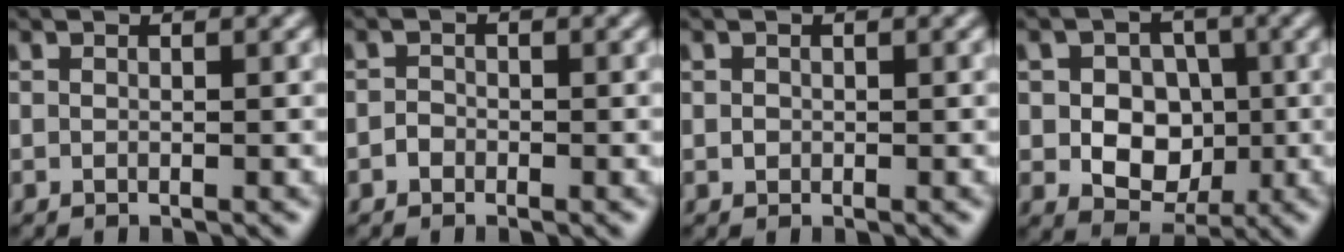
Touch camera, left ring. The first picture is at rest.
{"total": 0.8, "force": [-0.4, 0.7, 0.2], "torque": [-0.003, 0.000, -0.009]}
{"total": 0.5, "force": [0.1, 0.5, 0.1], "torque": [0.001, -0.004, 0.000]}
{"total": 5.7, "force": [-0.3, 4.6, 3.4], "torque": [-0.038, 0.001, -0.013]}